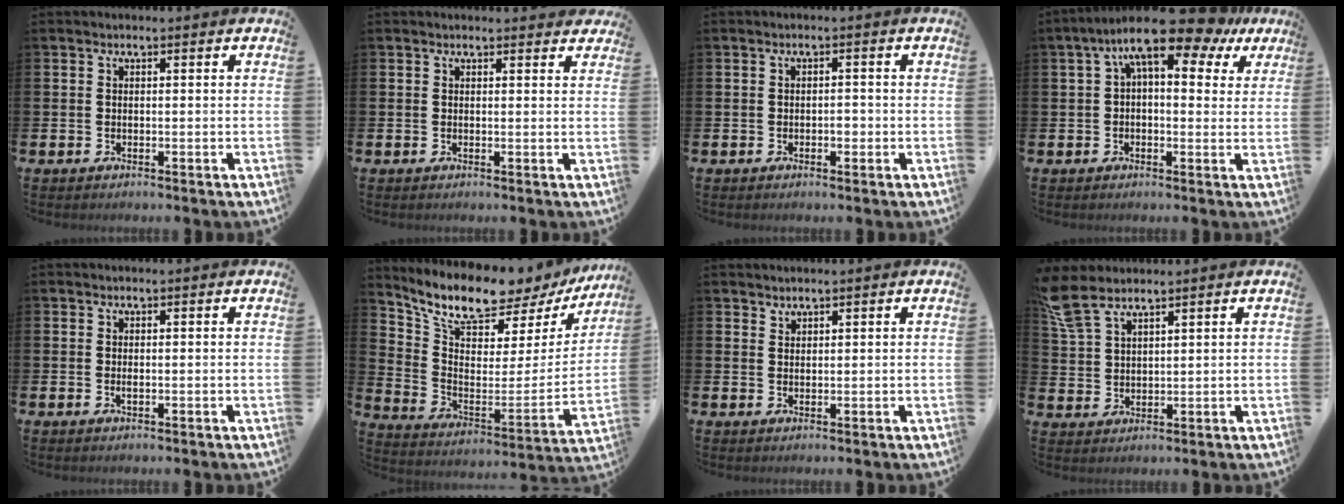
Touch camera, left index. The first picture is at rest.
{"total": 0.9, "force": [0.9, 0.3, 0.1], "torque": [0.011, -0.001, 0.013]}
{"total": 1.0, "force": [-0.4, 0.7, 0.7], "torque": [-0.007, -0.001, -0.010]}
{"total": 10.7, "force": [6.7, 4.0, 7.3], "torque": [-0.117, -0.030, 0.110]}
{"total": 0.6, "force": [0.0, 0.2, 0.6], "torque": [-0.016, 0.002, 0.001]}
{"total": 9.5, "force": [8.7, 2.5, 2.8], "torque": [-0.089, -0.076, 0.146]}
{"total": 1.5, "force": [1.4, 0.4, -0.1], "torque": [0.006, 0.000, 0.026]}
{"total": 6.1, "force": [5.2, 2.1, 2.4], "torque": [-0.046, -0.020, 0.093]}